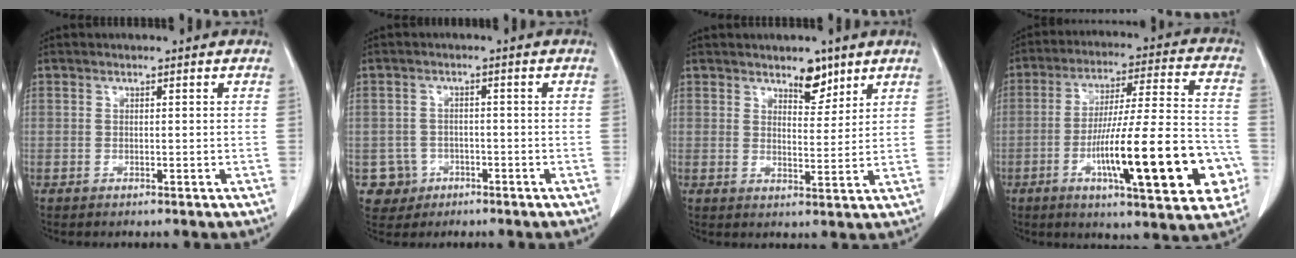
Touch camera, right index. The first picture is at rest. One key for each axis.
{"total": 4.3, "fx": -1.4, "fy": 4.0, "fz": -0.2, "tx": 0.013, "ty": 0.014, "tz": -0.020}
{"total": 4.3, "fx": 3.2, "fy": 1.9, "fz": 2.1, "tx": -0.025, "ty": -0.006, "tz": 0.051}
{"total": 21.2, "fx": -6.7, "fy": 2.9, "fz": 19.9, "tx": -0.280, "ty": 0.003, "tz": -0.096}